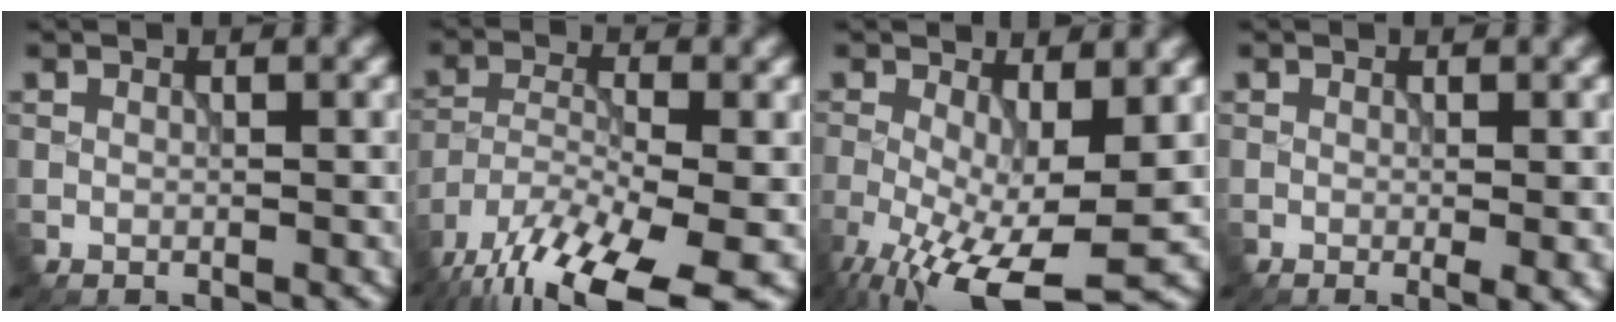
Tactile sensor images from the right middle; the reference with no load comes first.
{"total": 14.5, "force": [-10.9, 4.1, 8.7], "torque": [-0.181, -0.042, -0.171]}
{"total": 10.6, "force": [-3.9, 3.8, 9.1], "torque": [-0.182, -0.027, -0.059]}
{"total": 2.2, "force": [-0.4, 0.4, 2.1], "torque": [-0.027, -0.008, -0.006]}